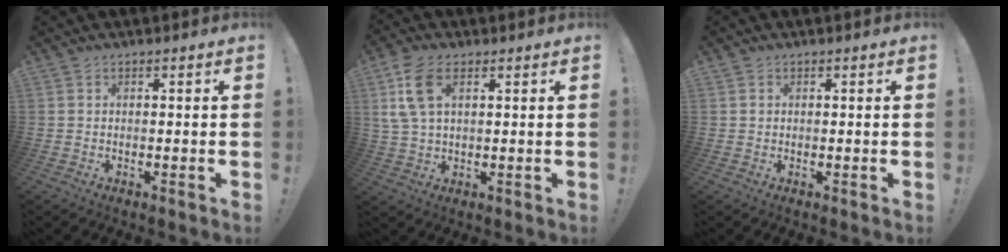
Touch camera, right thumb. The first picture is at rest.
{"total": 9.6, "force": [4.0, 5.2, 7.1], "torque": [-0.137, -0.002, 0.076]}
{"total": 0.6, "force": [0.1, 0.6, 0.0], "torque": [0.007, -0.001, 0.002]}